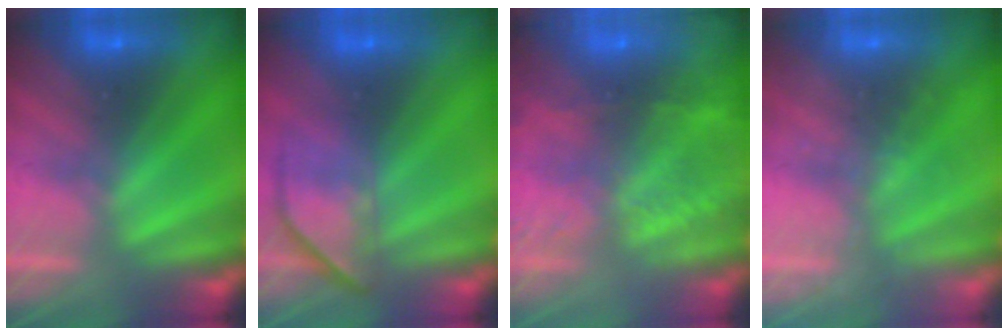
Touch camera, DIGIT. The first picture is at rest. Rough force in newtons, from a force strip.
{"total": 3.9}
{"total": 5.8}
{"total": 1.9}